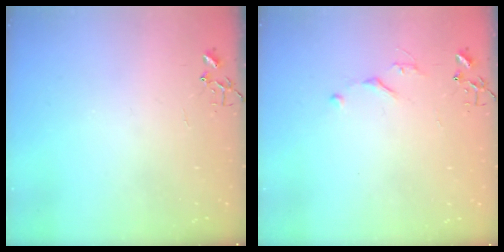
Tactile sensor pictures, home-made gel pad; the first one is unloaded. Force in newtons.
{"total": 4.3, "press": 4.3, "slide": 0.6}